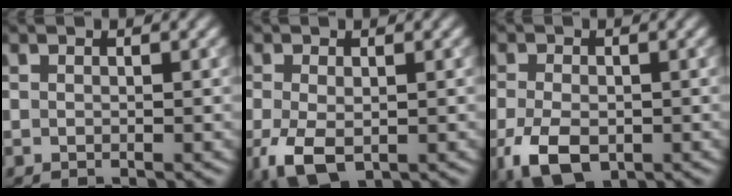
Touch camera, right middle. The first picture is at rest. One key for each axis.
{"total": 4.7, "fx": -1.3, "fy": 2.7, "fz": 3.5, "tx": -0.083, "ty": -0.014, "tz": -0.021}
{"total": 5.8, "fx": -2.2, "fy": 3.5, "fz": 4.1, "tx": -0.090, "ty": -0.013, "tz": -0.042}